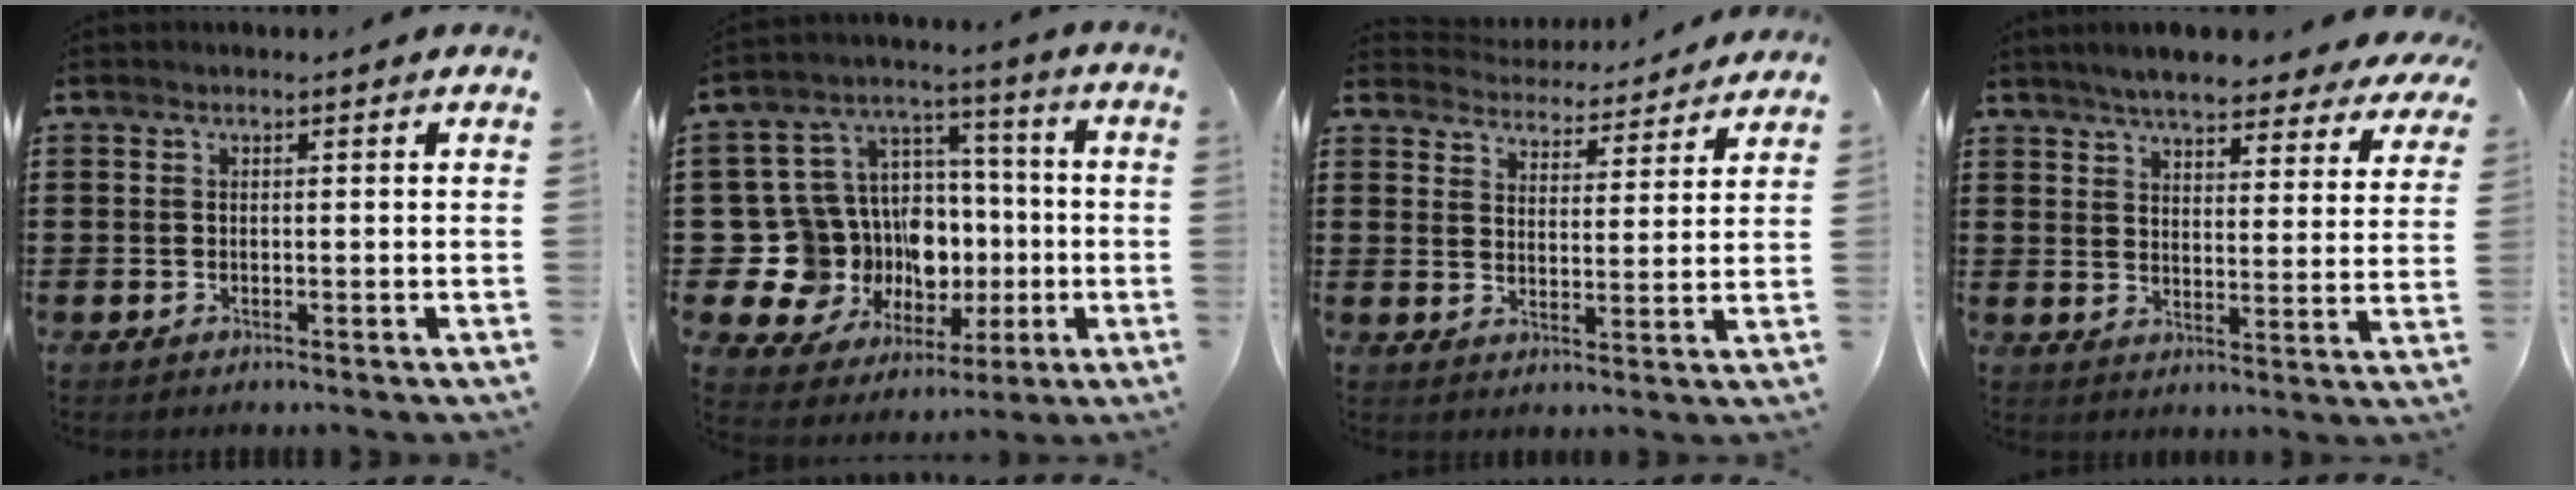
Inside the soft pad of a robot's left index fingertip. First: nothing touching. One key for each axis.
{"total": 14.5, "fx": -2.0, "fy": 13.5, "fz": 5.1, "tx": -0.147, "ty": -0.033, "tz": 0.001}
{"total": 4.5, "fx": 4.5, "fy": -0.1, "fz": -0.1, "tx": -0.020, "ty": -0.033, "tz": 0.076}
{"total": 5.8, "fx": 5.5, "fy": 0.3, "fz": 1.8, "tx": -0.059, "ty": -0.026, "tz": 0.096}